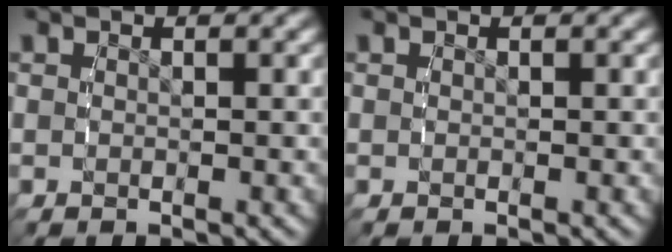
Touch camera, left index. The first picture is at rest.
{"total": 0.0}